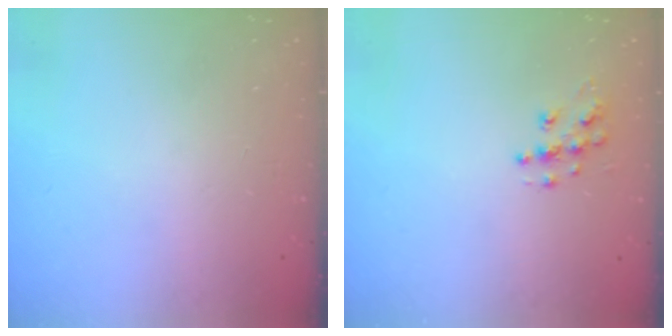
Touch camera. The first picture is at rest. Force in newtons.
{"total": 7.3, "press": 7.3, "slide": 0.2}